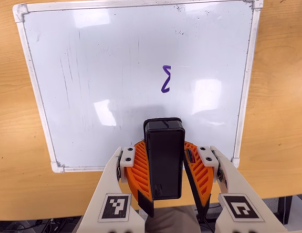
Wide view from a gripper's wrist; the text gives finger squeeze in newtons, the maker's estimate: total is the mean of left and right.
{"total": 8.6, "left": 9.0, "right": 8.1}